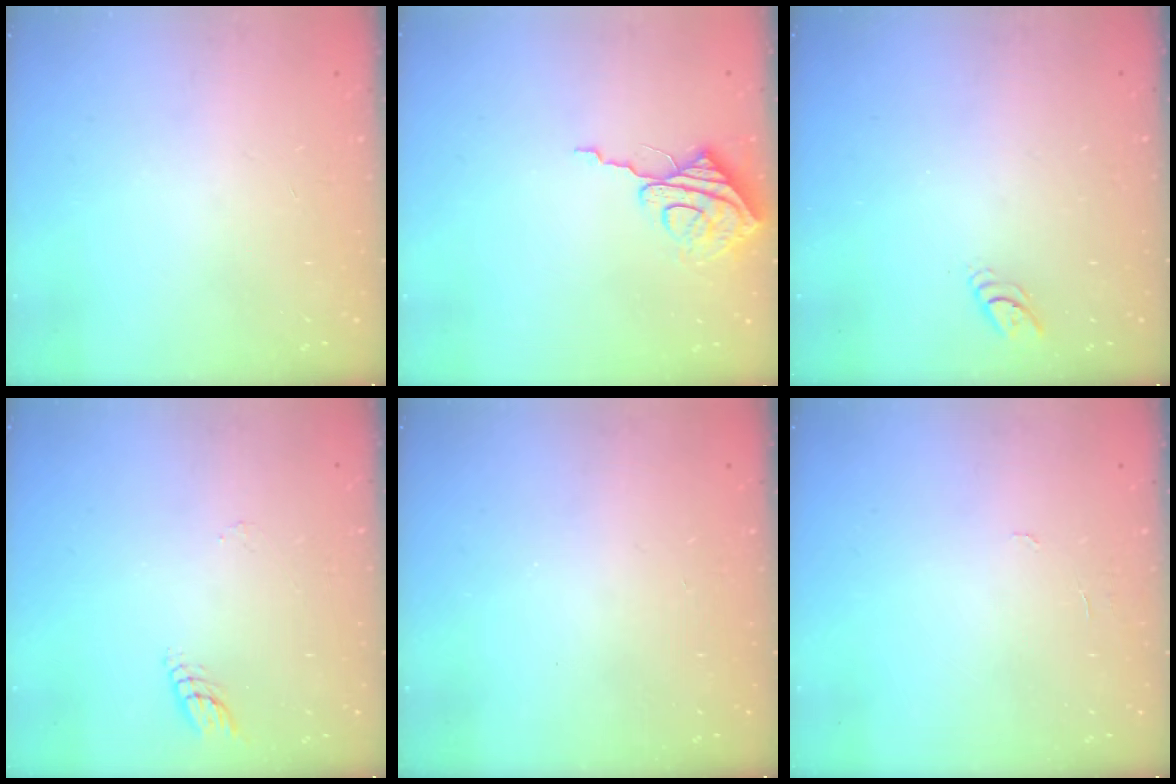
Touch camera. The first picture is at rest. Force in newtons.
{"total": 8.5, "press": 8.4, "slide": 0.6}
{"total": 3.8, "press": 3.8, "slide": 0.3}
{"total": 4.9, "press": 4.8, "slide": 0.4}
{"total": 0.0}
{"total": 3.7, "press": 3.6, "slide": 0.3}